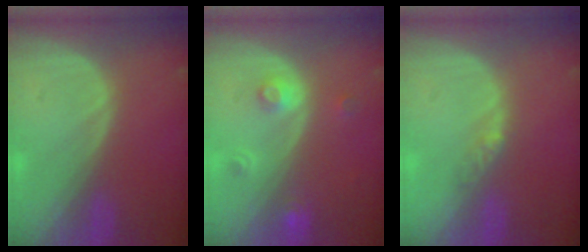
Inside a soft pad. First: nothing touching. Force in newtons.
{"total": 3.1, "press": 2.8, "slide": 1.2}
{"total": 2.2, "press": 1.7, "slide": 1.3}